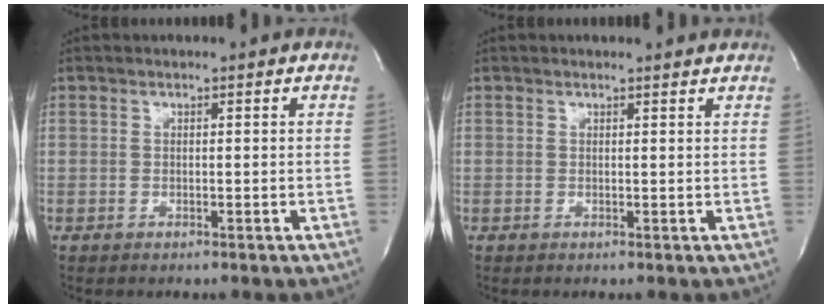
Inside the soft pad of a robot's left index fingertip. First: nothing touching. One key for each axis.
{"total": 2.0, "fx": 2.0, "fy": 0.1, "fz": 0.1, "tx": -0.009, "ty": -0.004, "tz": 0.015}